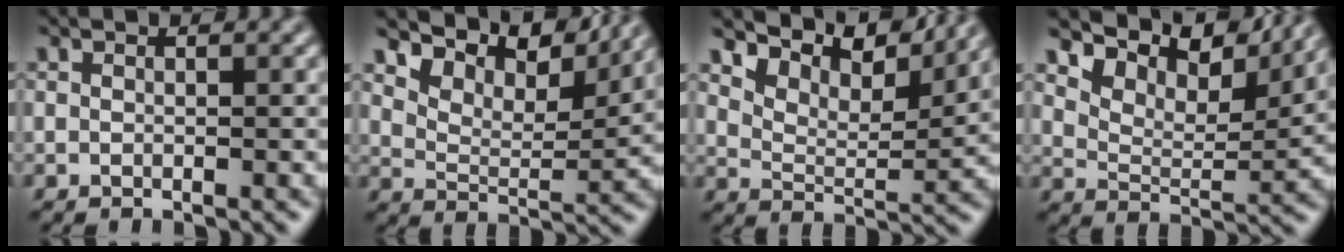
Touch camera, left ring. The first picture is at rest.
{"total": 8.7, "force": [7.6, 2.4, 3.5], "torque": [-0.072, 0.008, 0.115]}
{"total": 8.5, "force": [7.5, 2.1, 3.3], "torque": [-0.071, 0.008, 0.111]}
{"total": 9.0, "force": [7.3, 3.0, 4.3], "torque": [-0.081, 0.007, 0.117]}